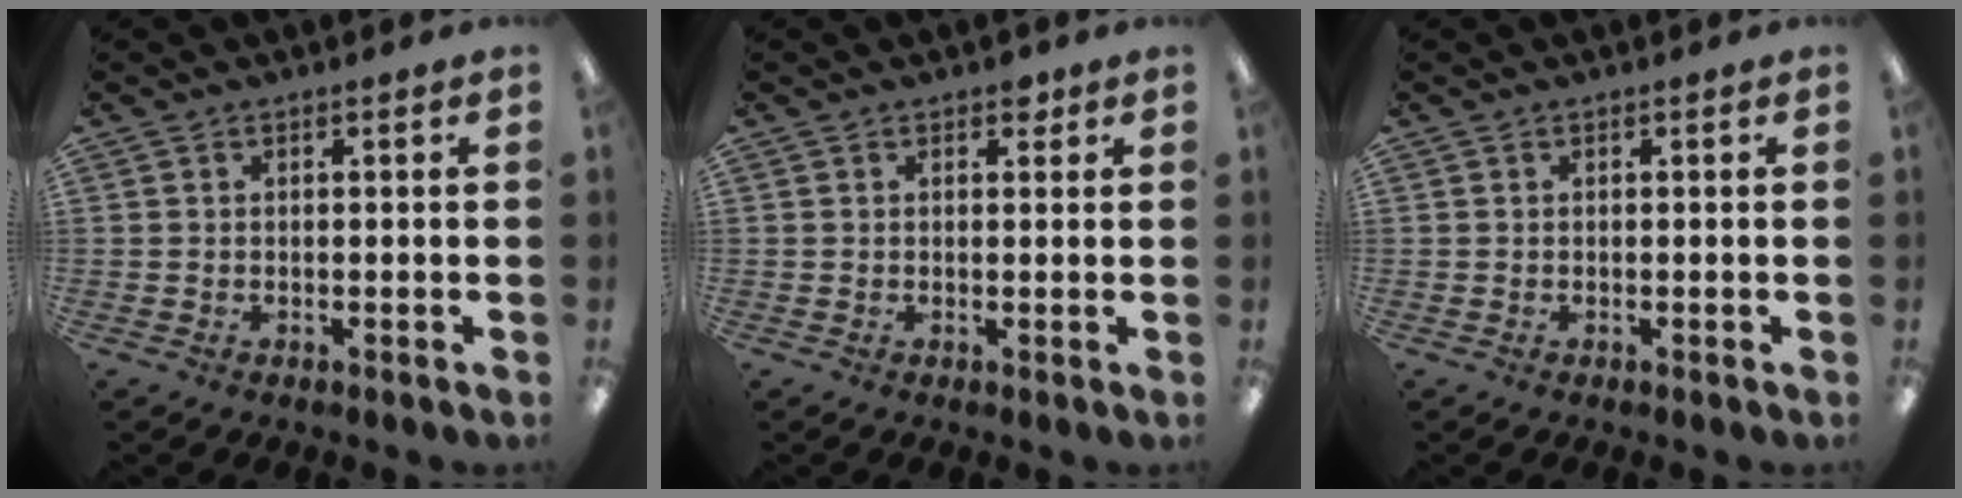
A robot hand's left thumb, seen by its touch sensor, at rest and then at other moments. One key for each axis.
{"total": 2.0, "fx": 1.2, "fy": 1.2, "fz": 1.1, "tx": -0.007, "ty": -0.002, "tz": 0.017}
{"total": 0.0}